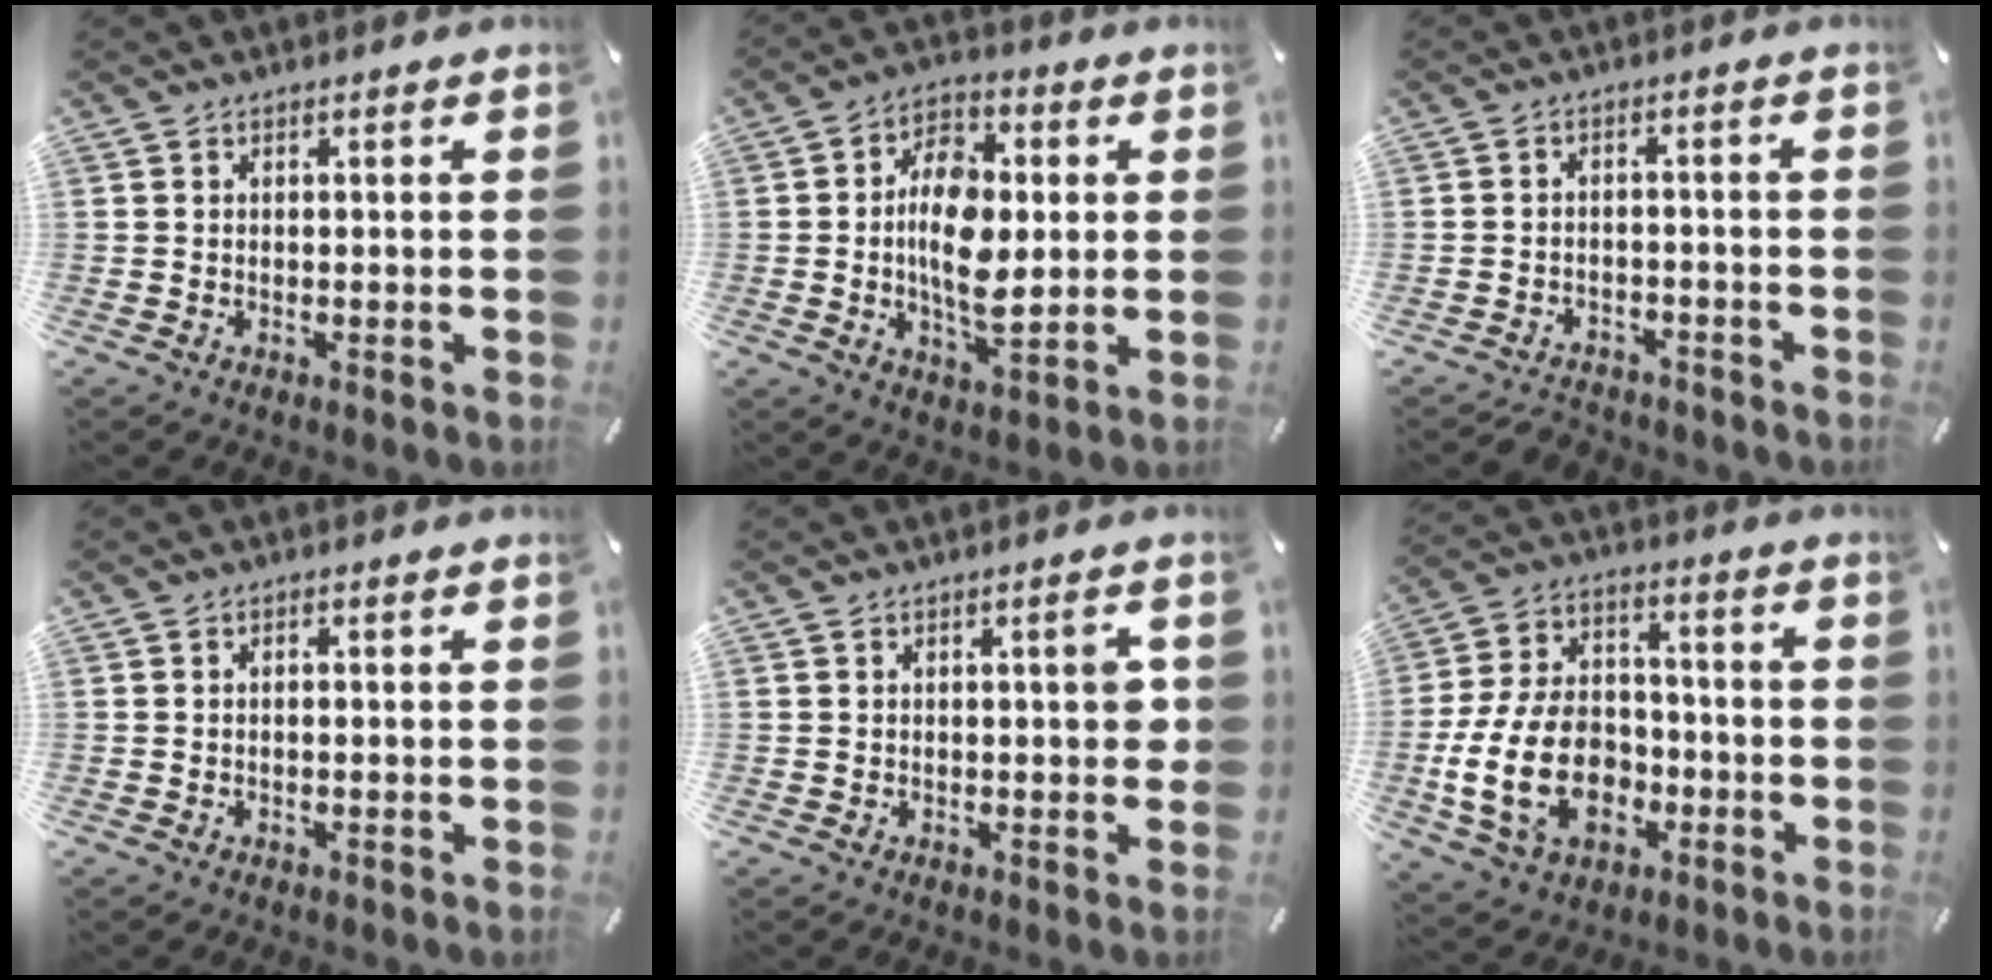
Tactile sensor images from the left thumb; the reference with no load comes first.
{"total": 12.6, "force": [-0.1, 7.7, 10.1], "torque": [-0.181, 0.000, -0.007]}
{"total": 3.3, "force": [-2.8, 1.6, 0.4], "torque": [-0.014, 0.016, -0.058]}
{"total": 0.6, "force": [-0.3, 0.2, 0.4], "torque": [-0.010, -0.003, -0.005]}
{"total": 3.3, "force": [0.5, 1.1, 3.1], "torque": [-0.043, 0.000, 0.003]}
{"total": 18.5, "force": [-5.0, 13.0, 12.2], "torque": [-0.253, 0.030, -0.082]}